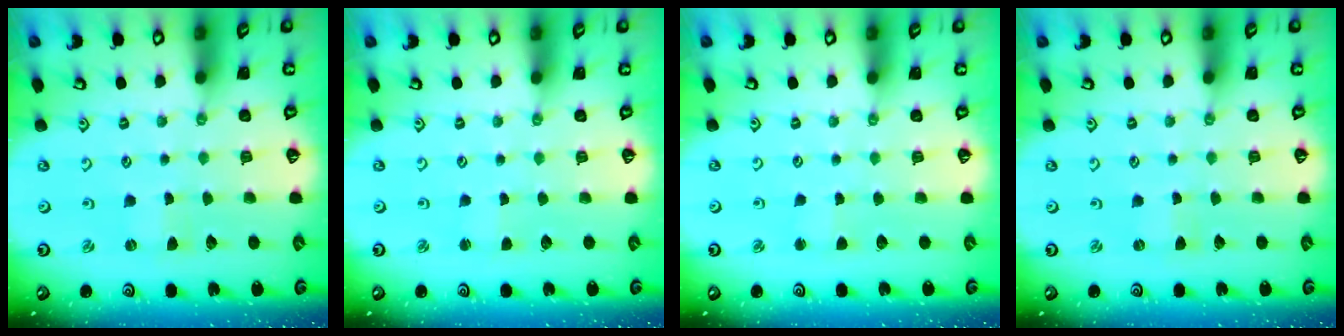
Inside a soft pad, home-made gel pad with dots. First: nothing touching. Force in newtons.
{"total": 0.6, "press": 0.6, "slide": 0.0}
{"total": 1.7, "press": 1.7, "slide": 0.1}
{"total": 0.0}